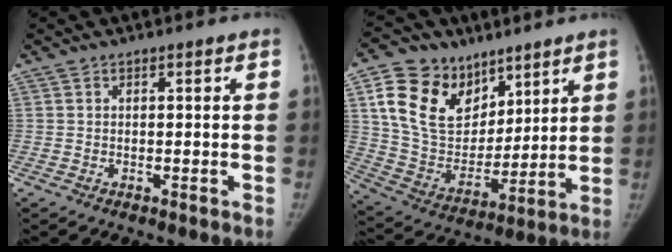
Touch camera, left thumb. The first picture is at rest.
{"total": 19.8, "force": [10.4, 13.7, 9.8], "torque": [-0.147, -0.036, 0.199]}